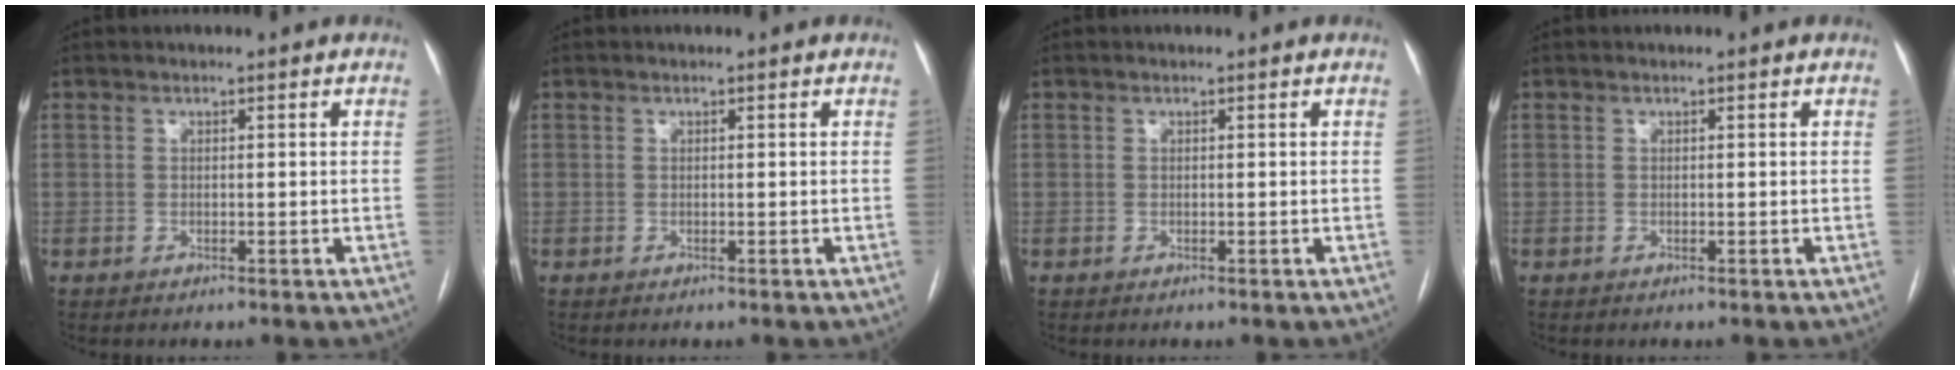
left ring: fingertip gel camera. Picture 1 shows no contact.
{"total": 0.0}
{"total": 0.0}
{"total": 0.0}